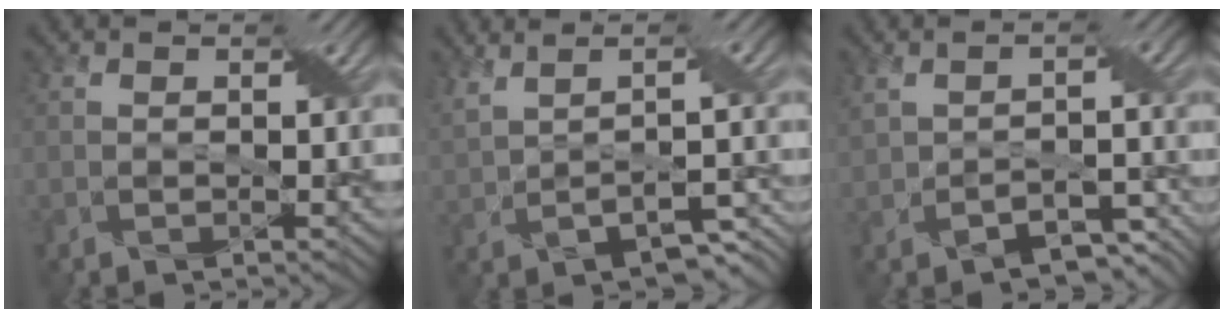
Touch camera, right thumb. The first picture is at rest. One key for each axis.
{"total": 7.5, "fx": 1.0, "fy": 2.4, "fz": 7.1, "tx": -0.140, "ty": 0.002, "tz": 0.036}
{"total": 5.2, "fx": -2.5, "fy": 2.7, "fz": 3.7, "tx": -0.065, "ty": -0.009, "tz": -0.040}